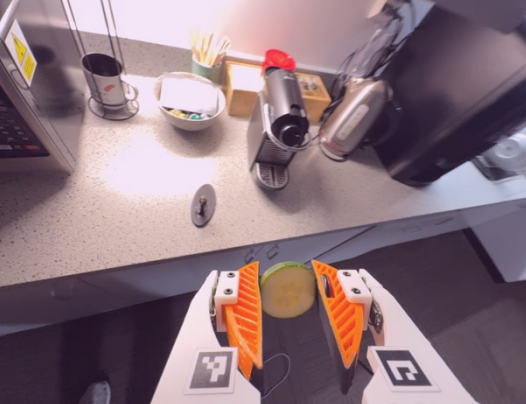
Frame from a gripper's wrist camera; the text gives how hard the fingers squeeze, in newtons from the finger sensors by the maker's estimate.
{"total": 10.9, "left": 11.9, "right": 9.9}